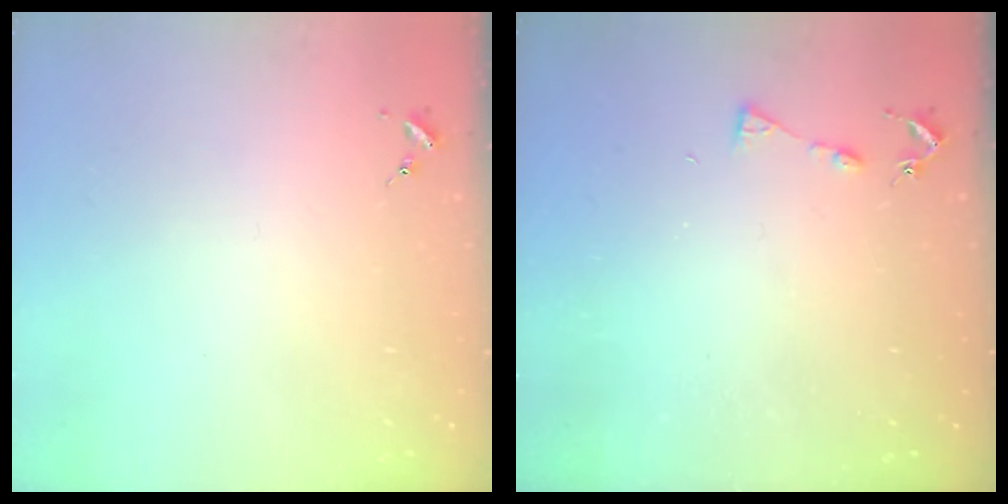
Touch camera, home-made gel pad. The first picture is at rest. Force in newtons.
{"total": 3.7, "press": 3.7, "slide": 0.5}